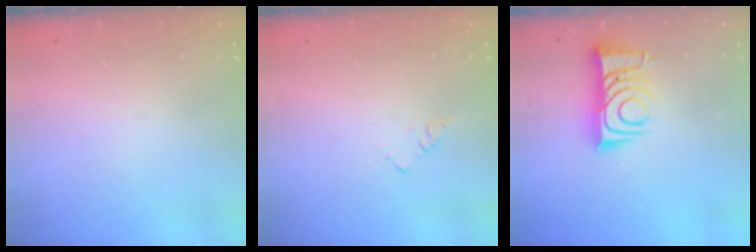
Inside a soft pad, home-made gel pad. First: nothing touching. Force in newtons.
{"total": 2.9, "press": 2.9, "slide": 0.4}
{"total": 9.2, "press": 9.2, "slide": 1.1}